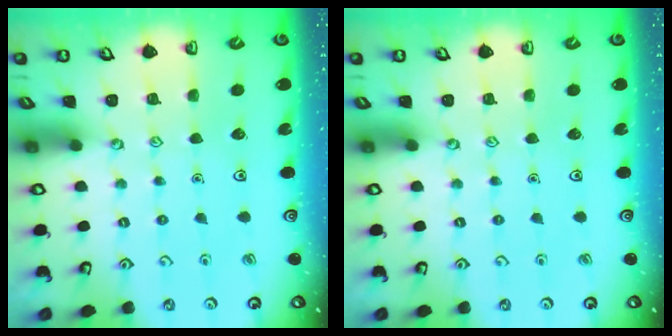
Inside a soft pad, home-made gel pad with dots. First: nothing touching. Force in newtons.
{"total": 0.0}